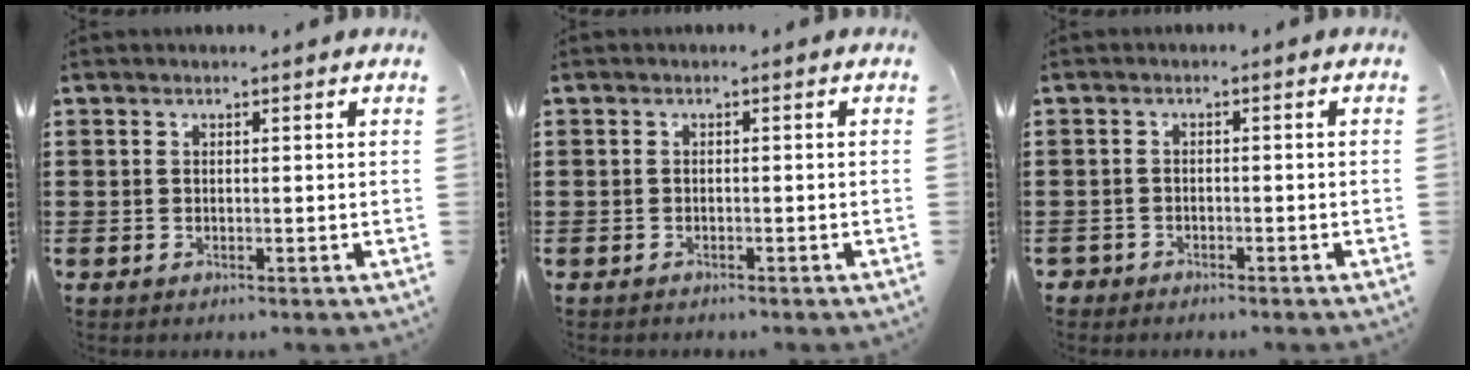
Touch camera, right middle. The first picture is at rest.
{"total": 0.6, "force": [-0.6, 0.1, -0.1], "torque": [0.000, 0.000, -0.014]}
{"total": 1.6, "force": [-1.5, 0.5, -0.1], "torque": [-0.005, -0.003, -0.034]}